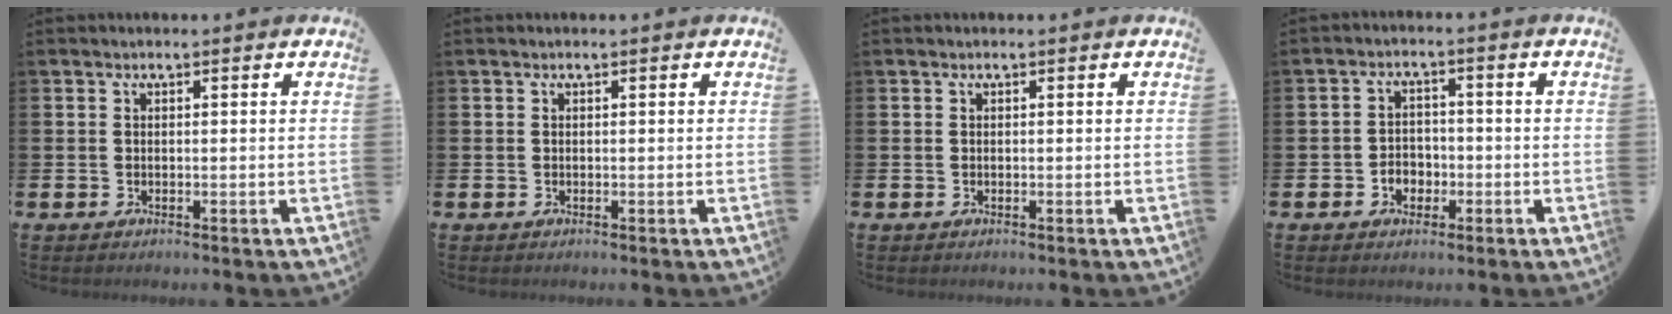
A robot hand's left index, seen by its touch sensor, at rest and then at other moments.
{"total": 0.0}
{"total": 0.0}
{"total": 2.9, "force": [-1.4, 2.4, 1.0], "torque": [-0.018, 0.001, -0.033]}